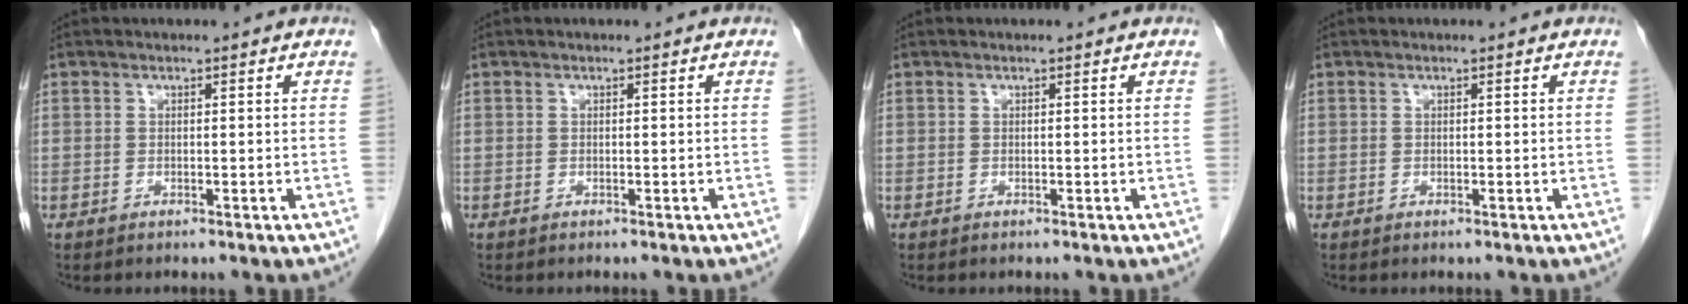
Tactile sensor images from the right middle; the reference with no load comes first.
{"total": 0.0}
{"total": 0.0}
{"total": 0.0}